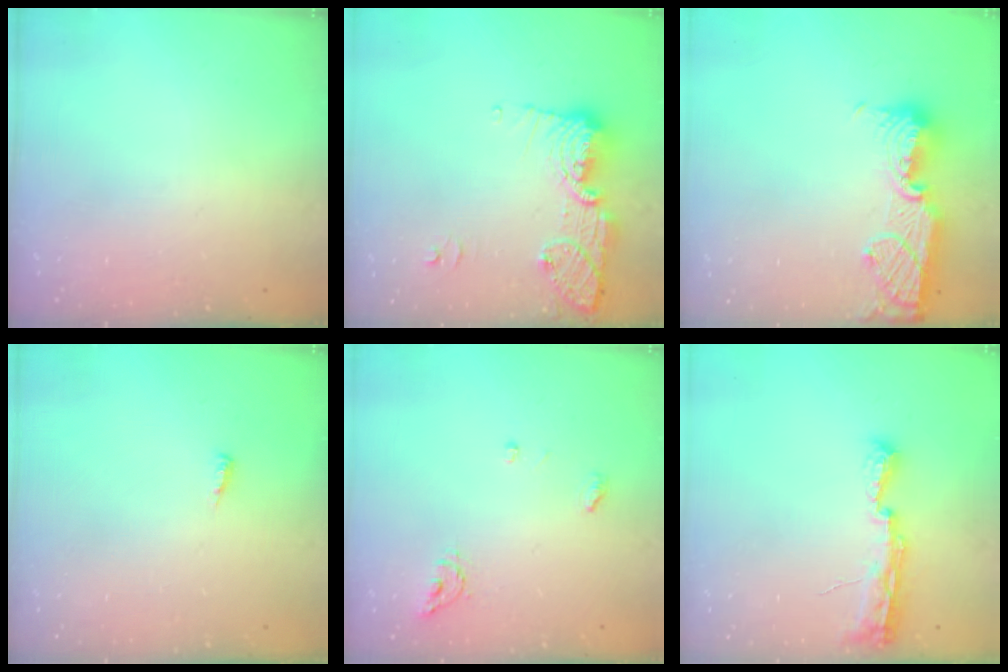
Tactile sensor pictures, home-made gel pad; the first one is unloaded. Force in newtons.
{"total": 14.5, "press": 14.3, "slide": 2.9}
{"total": 13.9, "press": 13.8, "slide": 1.2}
{"total": 4.9, "press": 4.9, "slide": 0.5}
{"total": 5.3, "press": 5.3, "slide": 0.4}
{"total": 10.2, "press": 8.9, "slide": 5.1}